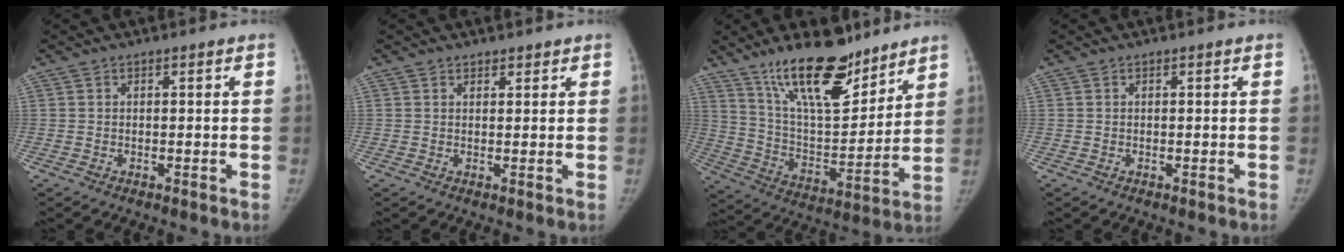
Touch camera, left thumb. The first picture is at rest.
{"total": 1.3, "force": [1.1, 0.8, 0.1], "torque": [0.016, -0.006, 0.011]}
{"total": 20.3, "force": [14.5, 7.3, 12.2], "torque": [-0.161, -0.086, 0.255]}
{"total": 0.0}